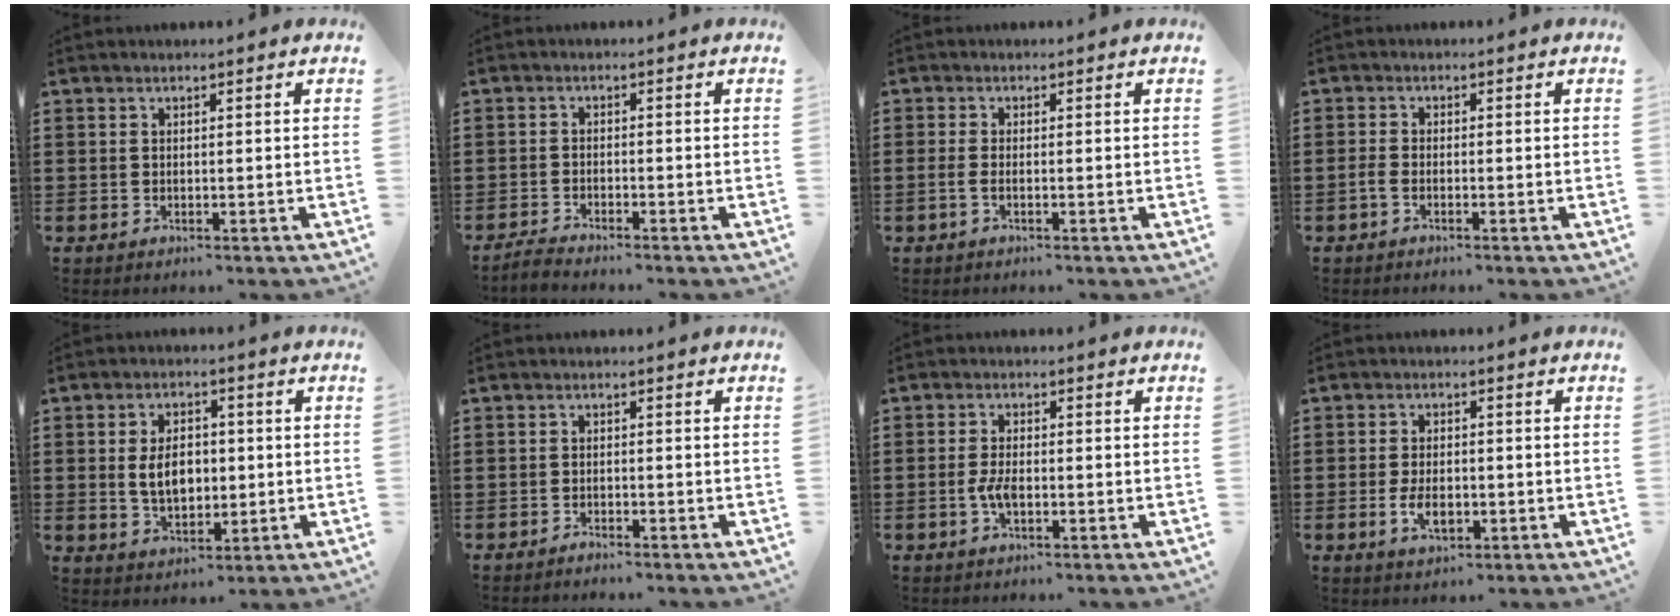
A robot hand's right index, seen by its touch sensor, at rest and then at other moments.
{"total": 1.7, "force": [-1.7, 0.0, 0.2], "torque": [-0.007, 0.002, -0.035]}
{"total": 1.3, "force": [-0.6, 0.1, 1.2], "torque": [-0.021, -0.003, -0.010]}
{"total": 1.4, "force": [-0.9, 0.4, 0.9], "torque": [-0.019, 0.000, -0.018]}
{"total": 6.0, "force": [0.1, 3.9, 4.6], "torque": [-0.079, 0.007, -0.004]}
{"total": 1.0, "force": [-1.0, 0.1, 0.2], "torque": [-0.007, -0.001, -0.020]}
{"total": 3.0, "force": [-0.9, 0.9, 2.8], "torque": [-0.066, -0.007, -0.018]}
{"total": 4.3, "force": [-1.2, 2.2, 3.6], "torque": [-0.063, -0.006, -0.022]}